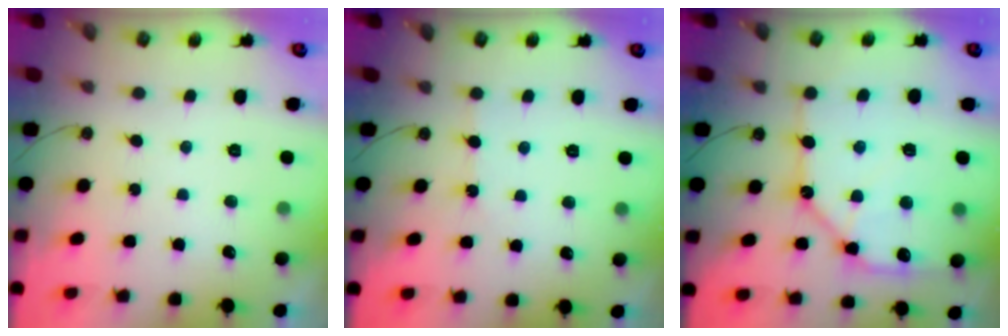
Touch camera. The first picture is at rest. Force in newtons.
{"total": 1.9, "press": 1.9, "slide": 0.4}
{"total": 14.9, "press": 14.8, "slide": 1.8}